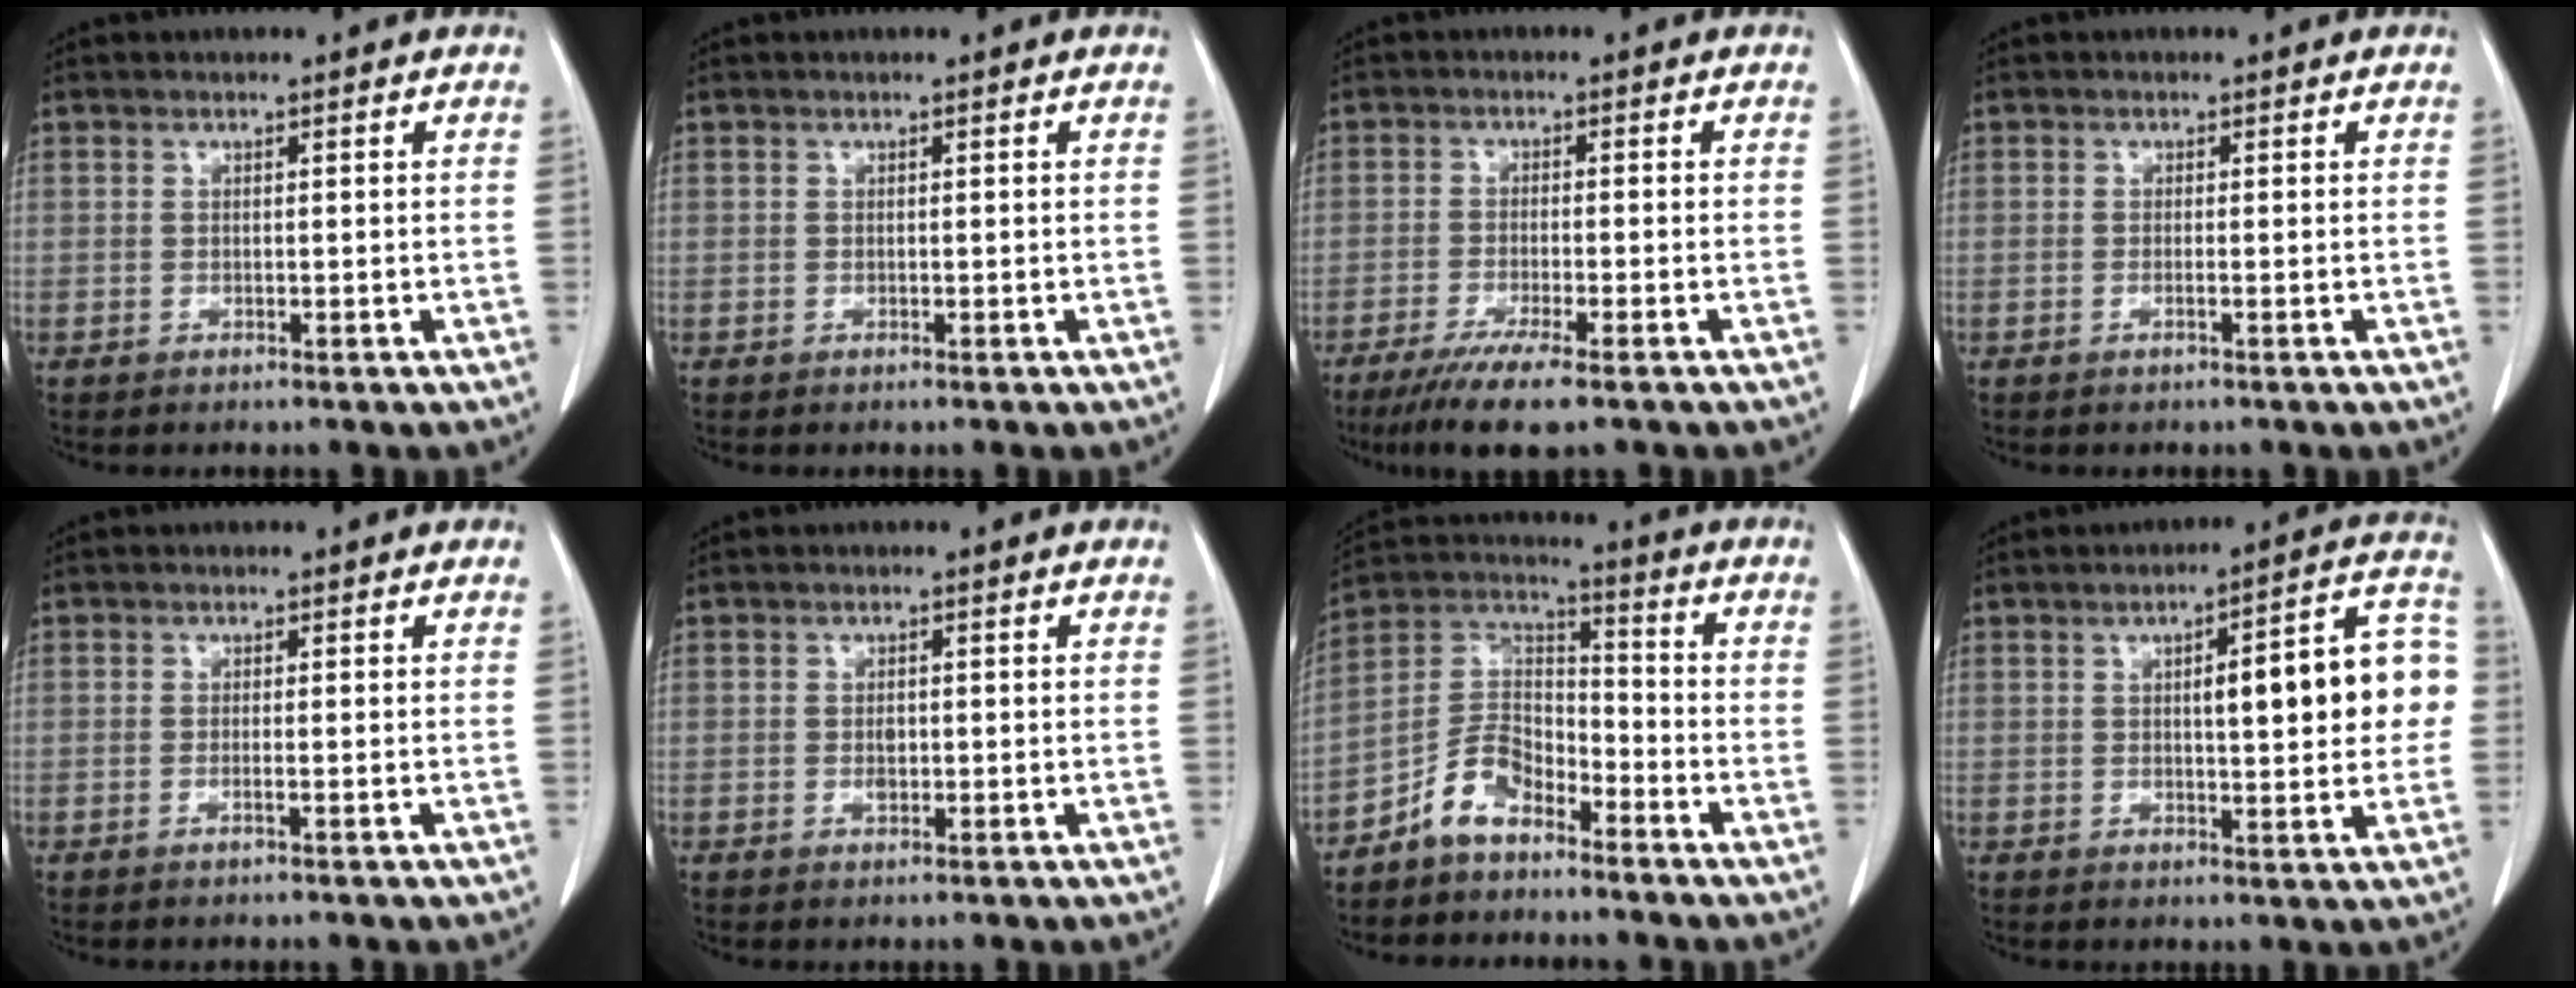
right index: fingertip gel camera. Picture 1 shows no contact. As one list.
[{"total": 0.0}, {"total": 7.8, "force": [-5.4, 0.1, 5.6], "torque": [-0.091, -0.019, -0.087]}, {"total": 0.7, "force": [-0.3, -0.1, 0.6], "torque": [-0.013, 0.000, -0.005]}, {"total": 0.8, "force": [-0.4, -0.1, 0.7], "torque": [-0.015, 0.000, -0.007]}, {"total": 1.4, "force": [-0.2, 0.8, 1.2], "torque": [-0.023, 0.000, -0.001]}, {"total": 8.2, "force": [-5.8, 4.2, 4.1], "torque": [-0.084, 0.022, -0.118]}, {"total": 12.8, "force": [1.2, 2.9, 12.4], "torque": [-0.152, 0.034, 0.014]}]